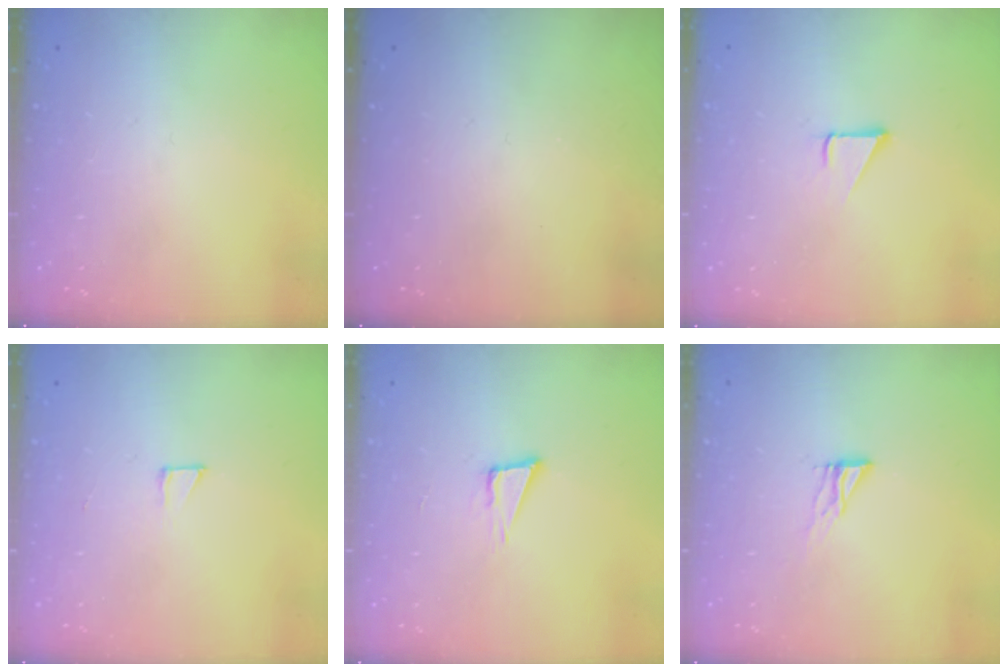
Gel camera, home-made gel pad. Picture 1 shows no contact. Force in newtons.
{"total": 0.0}
{"total": 1.9, "press": 1.9, "slide": 0.1}
{"total": 2.6, "press": 2.6, "slide": 0.1}
{"total": 4.3, "press": 3.1, "slide": 3.0}
{"total": 4.5, "press": 4.4, "slide": 0.4}